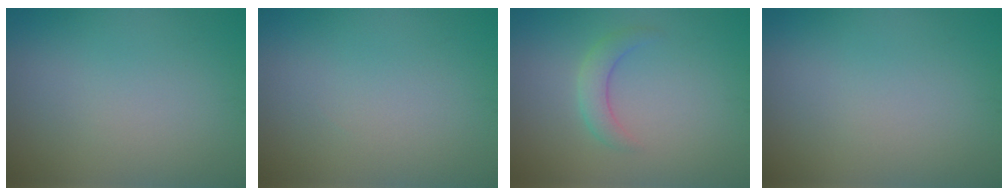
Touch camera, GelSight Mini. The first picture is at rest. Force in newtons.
{"total": 0.0}
{"total": 2.0, "press": 2.0, "slide": 0.0}
{"total": 0.0}